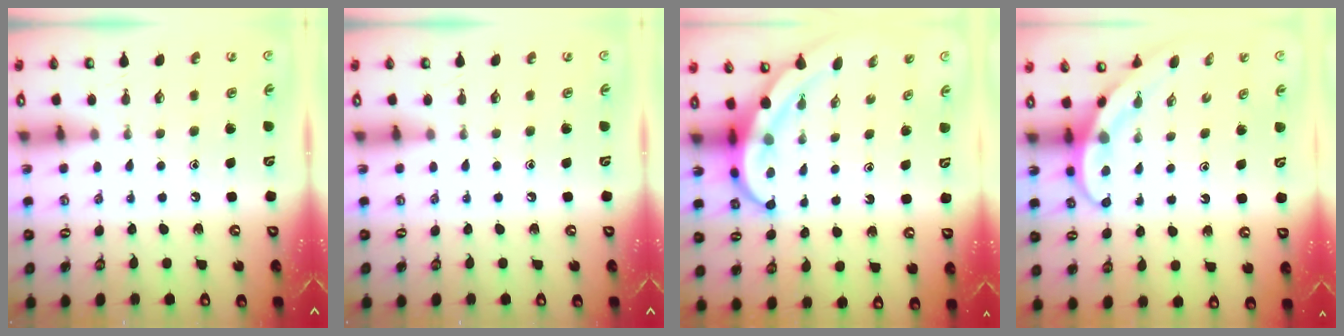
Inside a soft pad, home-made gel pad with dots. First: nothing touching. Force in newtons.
{"total": 0.0}
{"total": 7.1, "press": 7.1, "slide": 0.9}
{"total": 3.7, "press": 3.7, "slide": 0.8}